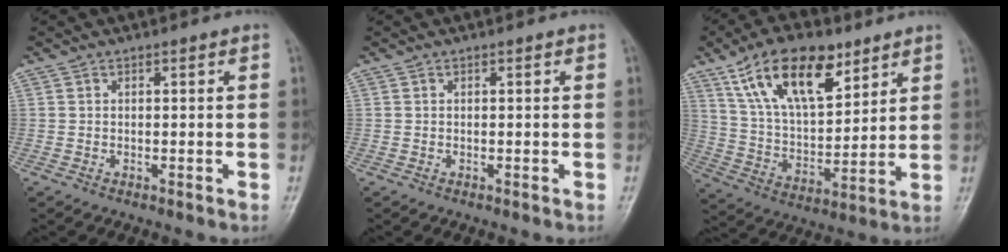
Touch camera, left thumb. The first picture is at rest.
{"total": 0.0}
{"total": 17.8, "force": [10.3, 8.4, 11.9], "torque": [-0.168, -0.039, 0.189]}